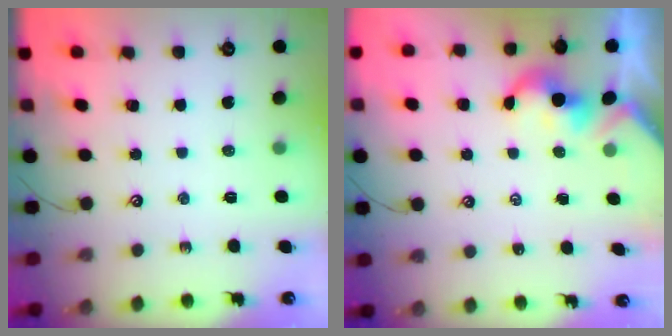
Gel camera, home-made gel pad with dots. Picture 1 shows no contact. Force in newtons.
{"total": 1.9, "press": 1.9, "slide": 0.2}